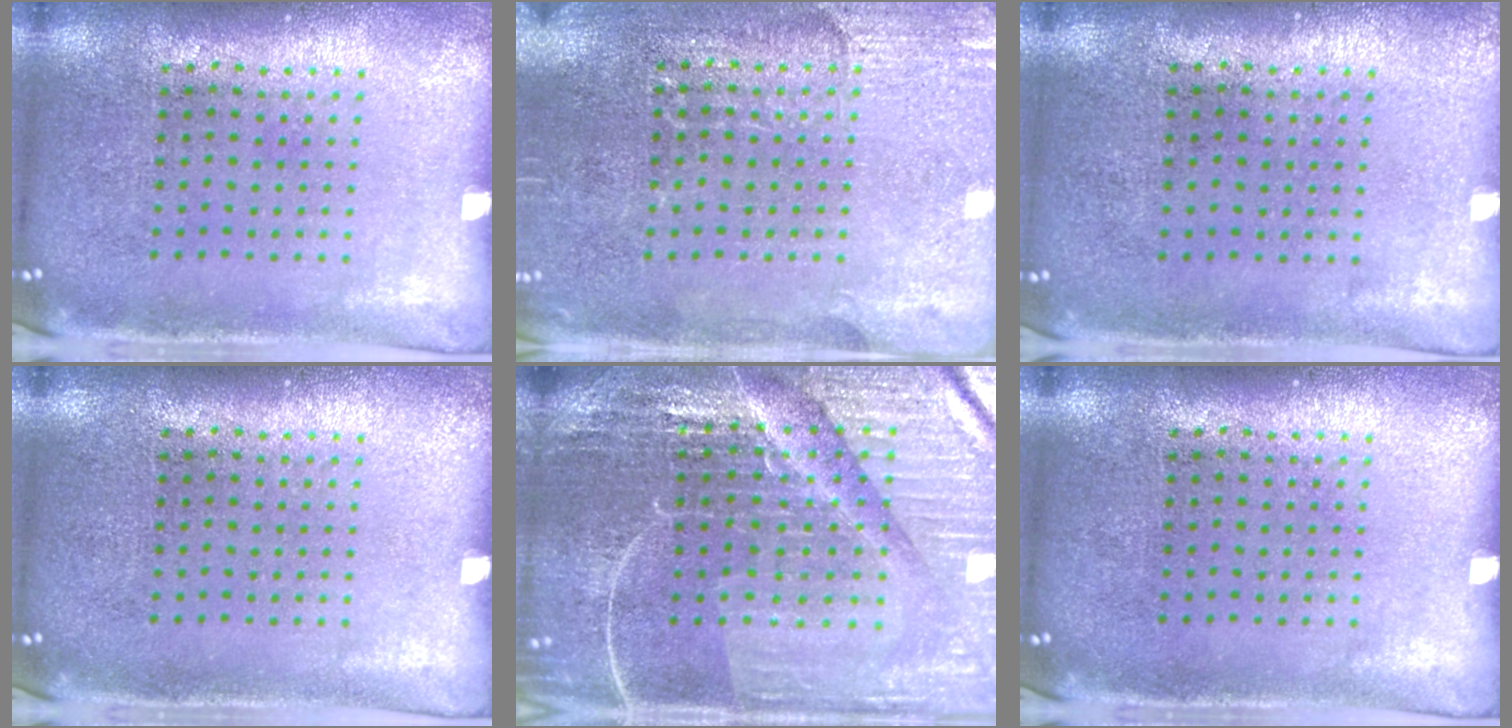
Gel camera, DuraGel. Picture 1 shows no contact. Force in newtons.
{"total": 2.8, "press": 2.7, "slide": 0.8}
{"total": 0.0}
{"total": 0.0}
{"total": 5.2, "press": 4.9, "slide": 1.6}
{"total": 0.0}